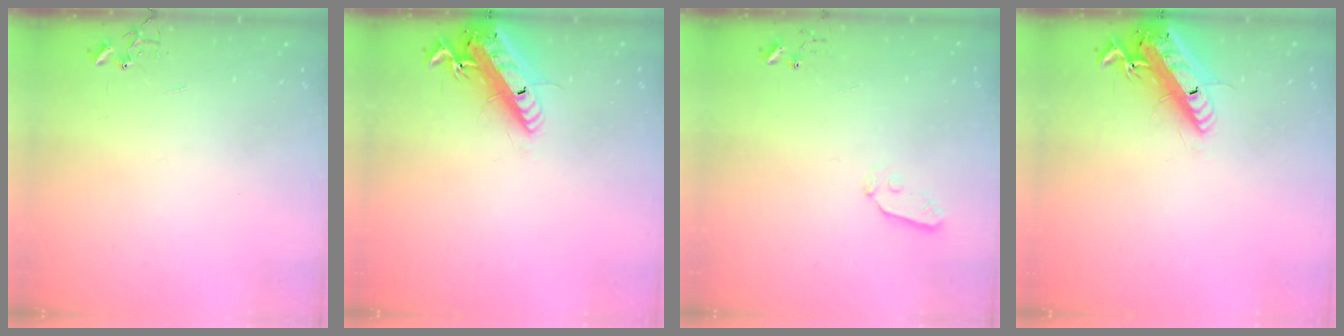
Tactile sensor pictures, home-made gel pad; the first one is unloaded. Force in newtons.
{"total": 17.3, "press": 17.0, "slide": 3.4}
{"total": 3.6, "press": 3.6, "slide": 0.5}
{"total": 17.3, "press": 17.0, "slide": 3.4}